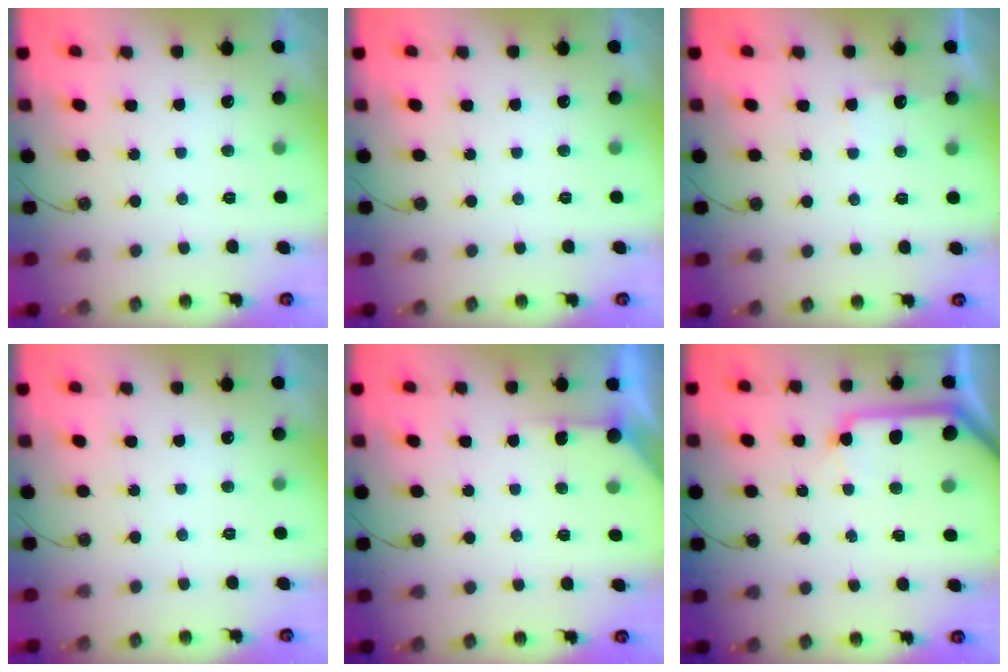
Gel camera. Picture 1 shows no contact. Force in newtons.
{"total": 0.0}
{"total": 3.1, "press": 3.1, "slide": 0.4}
{"total": 0.0}
{"total": 3.1, "press": 3.1, "slide": 0.4}
{"total": 11.7, "press": 11.6, "slide": 1.4}